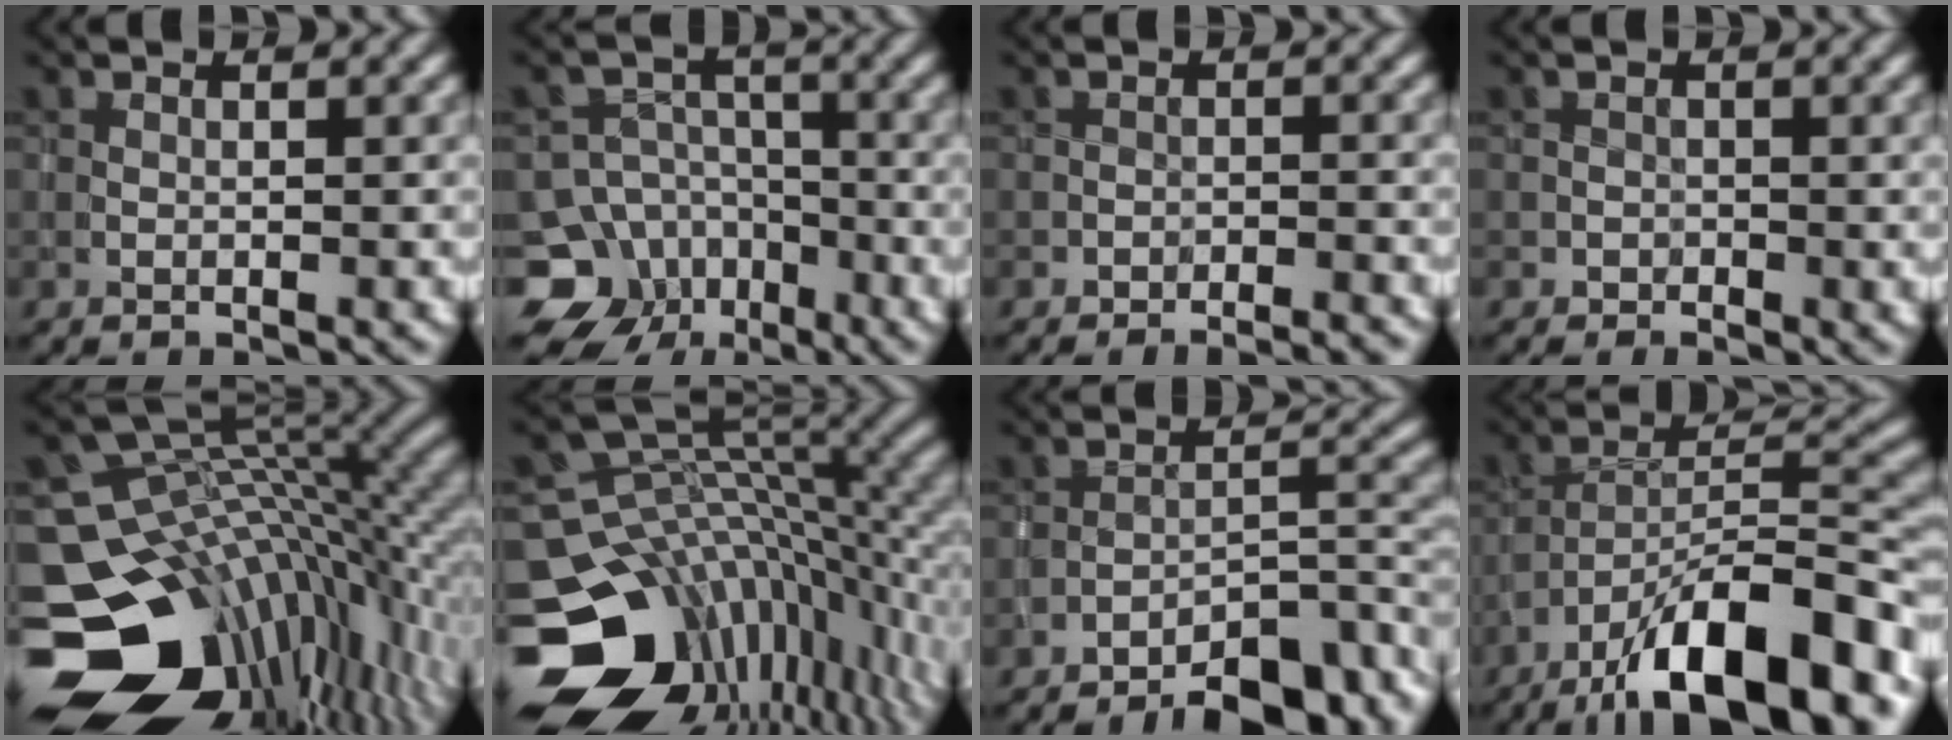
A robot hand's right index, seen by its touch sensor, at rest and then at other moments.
{"total": 10.9, "force": [-6.7, 8.4, 1.8], "torque": [-0.040, -0.012, -0.127]}
{"total": 3.4, "force": [-3.3, 0.5, 0.6], "torque": [-0.003, 0.012, -0.039]}
{"total": 0.8, "force": [-0.4, 0.6, 0.0], "torque": [0.005, -0.004, -0.009]}
{"total": 18.7, "force": [-8.8, 12.5, 10.7], "torque": [-0.177, -0.012, -0.090]}
{"total": 17.0, "force": [-7.6, 12.0, 9.4], "torque": [-0.180, 0.000, -0.094]}
{"total": 9.0, "force": [-7.1, 2.6, 4.9], "torque": [-0.052, 0.010, -0.116]}
{"total": 13.9, "force": [-9.4, 3.9, 9.4], "torque": [-0.141, 0.019, -0.164]}